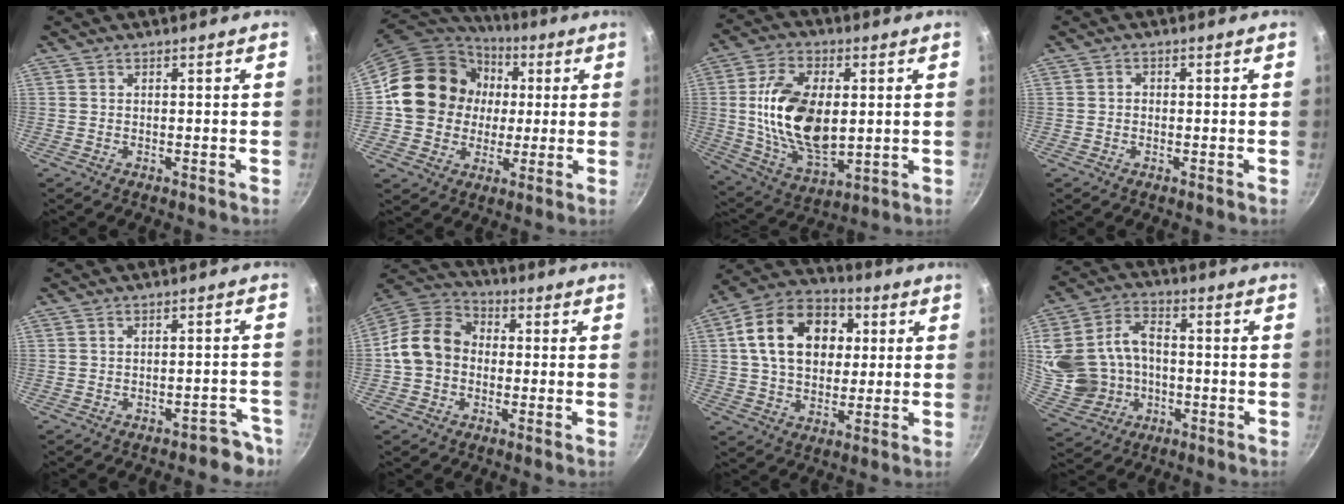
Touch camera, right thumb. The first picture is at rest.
{"total": 17.6, "force": [2.0, 15.7, 7.8], "torque": [-0.112, 0.020, 0.031]}
{"total": 18.6, "force": [1.5, 10.8, 15.1], "torque": [-0.262, -0.005, 0.034]}
{"total": 1.1, "force": [-0.2, 1.0, 0.5], "torque": [-0.007, 0.005, -0.004]}
{"total": 5.0, "force": [-3.9, 2.5, 1.8], "torque": [0.017, 0.053, -0.027]}
{"total": 11.6, "force": [-0.9, 9.4, 6.7], "torque": [-0.086, 0.033, -0.039]}
{"total": 18.0, "force": [3.8, 13.0, 11.8], "torque": [-0.167, 0.021, 0.051]}
{"total": 17.5, "force": [-1.3, 13.6, 11.0], "torque": [-0.227, 0.029, -0.007]}